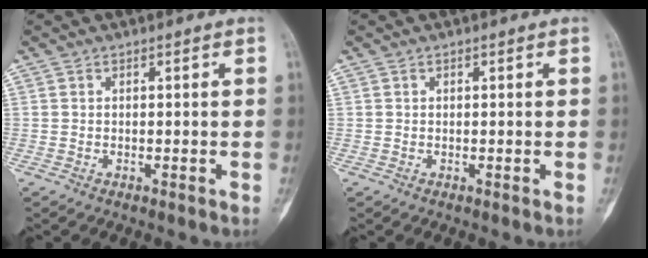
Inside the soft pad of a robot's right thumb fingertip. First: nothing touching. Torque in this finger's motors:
{"motor_torque": [-0.15, -0.09, -0.29, 0.21, -0.14]}